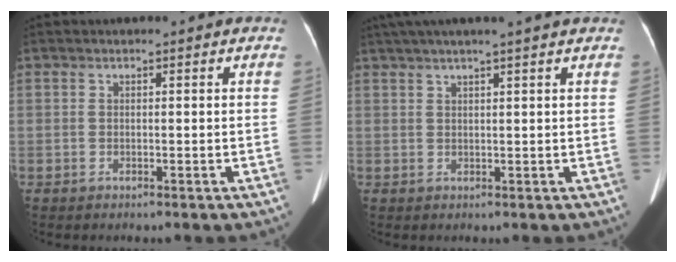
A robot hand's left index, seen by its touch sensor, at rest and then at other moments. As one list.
[{"total": 7.6, "force": [6.1, -1.0, 4.5], "torque": [-0.069, 0.033, 0.084]}]